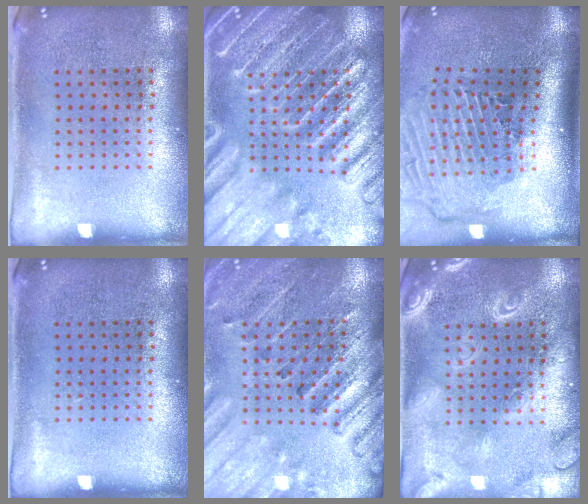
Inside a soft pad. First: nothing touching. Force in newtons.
{"total": 4.4, "press": 4.4, "slide": 0.5}
{"total": 2.9, "press": 1.9, "slide": 2.1}
{"total": 0.0}
{"total": 2.7, "press": 2.6, "slide": 0.2}
{"total": 3.0, "press": 3.0, "slide": 0.3}